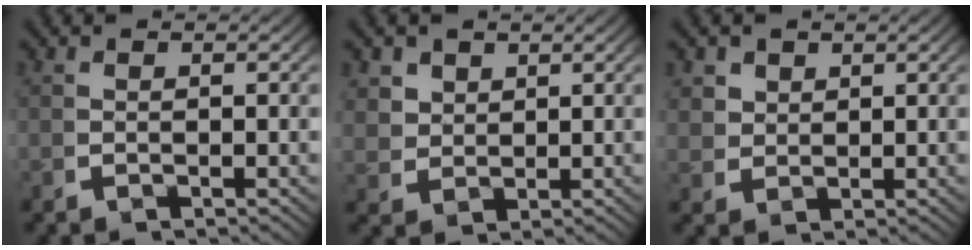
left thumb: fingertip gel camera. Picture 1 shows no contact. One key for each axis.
{"total": 2.7, "fx": 1.8, "fy": 1.7, "fz": 1.0, "tx": -0.017, "ty": -0.008, "tz": 0.045}
{"total": 2.3, "fx": 1.6, "fy": 1.4, "fz": 0.7, "tx": -0.013, "ty": -0.006, "tz": 0.040}